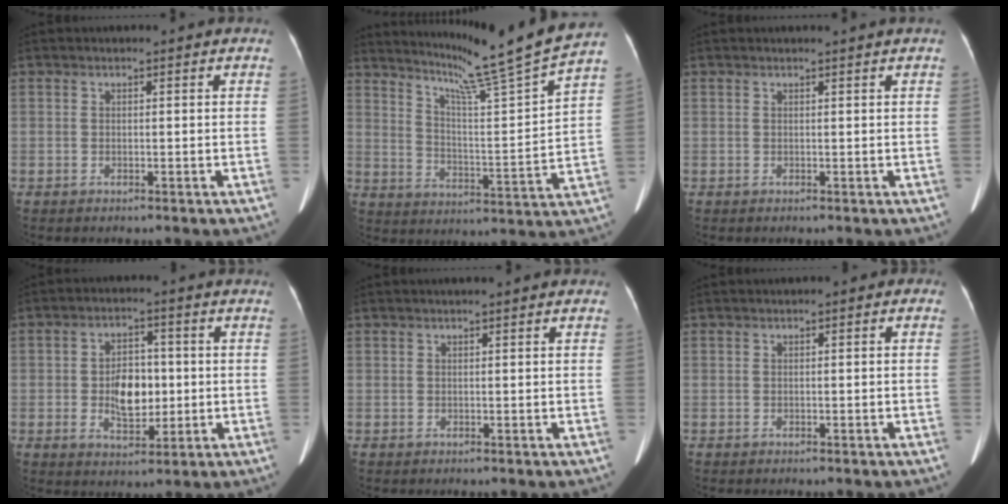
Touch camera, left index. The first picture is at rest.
{"total": 17.4, "force": [15.2, -3.1, 7.9], "torque": [-0.130, -0.052, 0.216]}
{"total": 0.8, "force": [0.7, -0.2, 0.3], "torque": [-0.010, 0.001, 0.013]}
{"total": 7.0, "force": [-0.5, 4.1, 5.7], "torque": [-0.106, 0.006, -0.003]}
{"total": 1.0, "force": [0.5, 0.2, 0.8], "torque": [-0.016, 0.009, 0.003]}
{"total": 0.7, "force": [-0.2, 0.4, 0.5], "torque": [-0.001, 0.006, -0.010]}